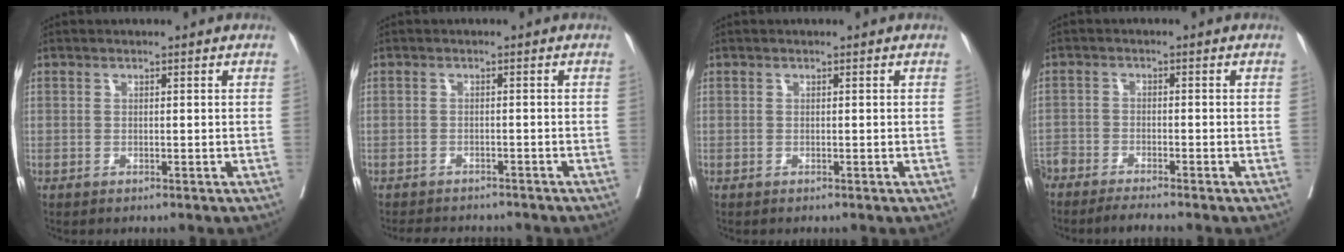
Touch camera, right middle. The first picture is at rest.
{"total": 7.1, "force": [-6.5, 2.0, 1.8], "torque": [-0.019, -0.004, -0.084]}
{"total": 0.0}
{"total": 6.3, "force": [-5.8, 0.3, 2.4], "torque": [-0.036, -0.012, -0.101]}